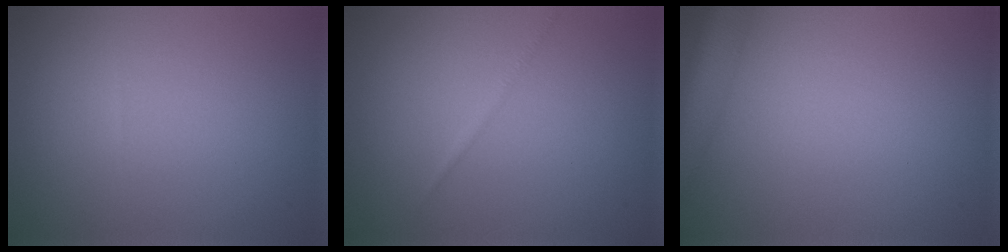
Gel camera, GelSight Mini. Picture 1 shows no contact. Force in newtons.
{"total": 0.7, "press": 0.7, "slide": 0.1}
{"total": 4.9, "press": 4.9, "slide": 0.3}